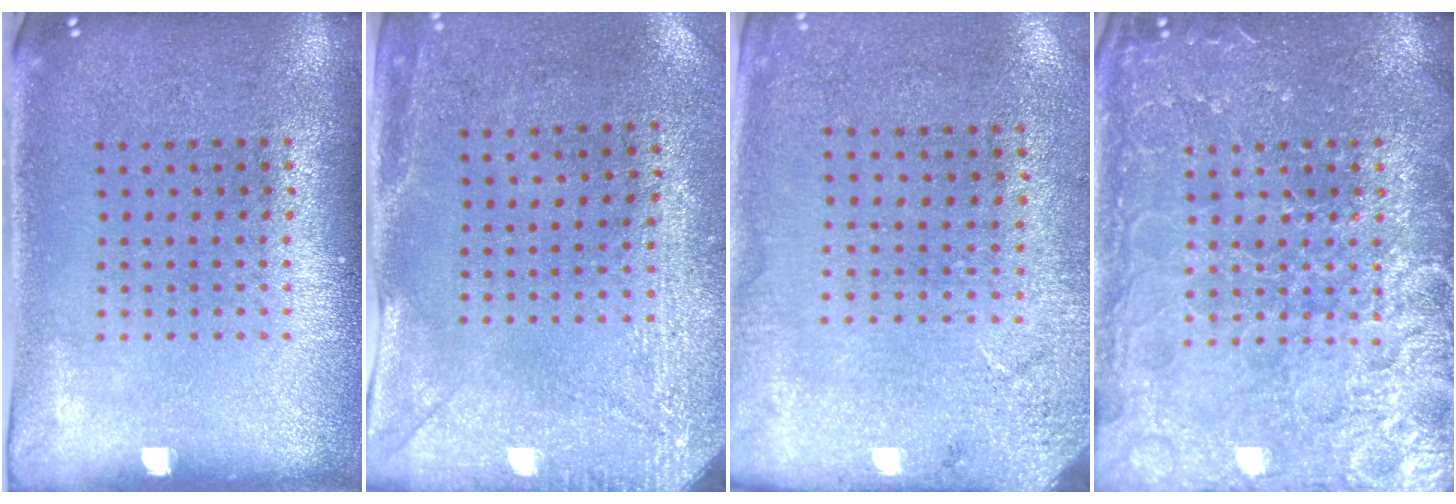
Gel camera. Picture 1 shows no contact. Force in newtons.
{"total": 3.1, "press": 2.4, "slide": 2.0}
{"total": 2.7, "press": 2.3, "slide": 1.3}
{"total": 6.9, "press": 6.8, "slide": 0.9}